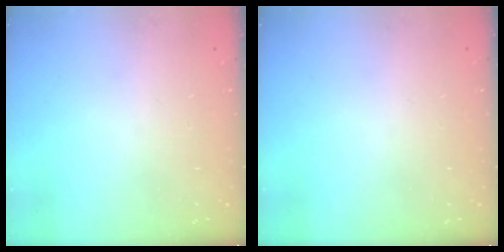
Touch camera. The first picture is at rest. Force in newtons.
{"total": 0.0}